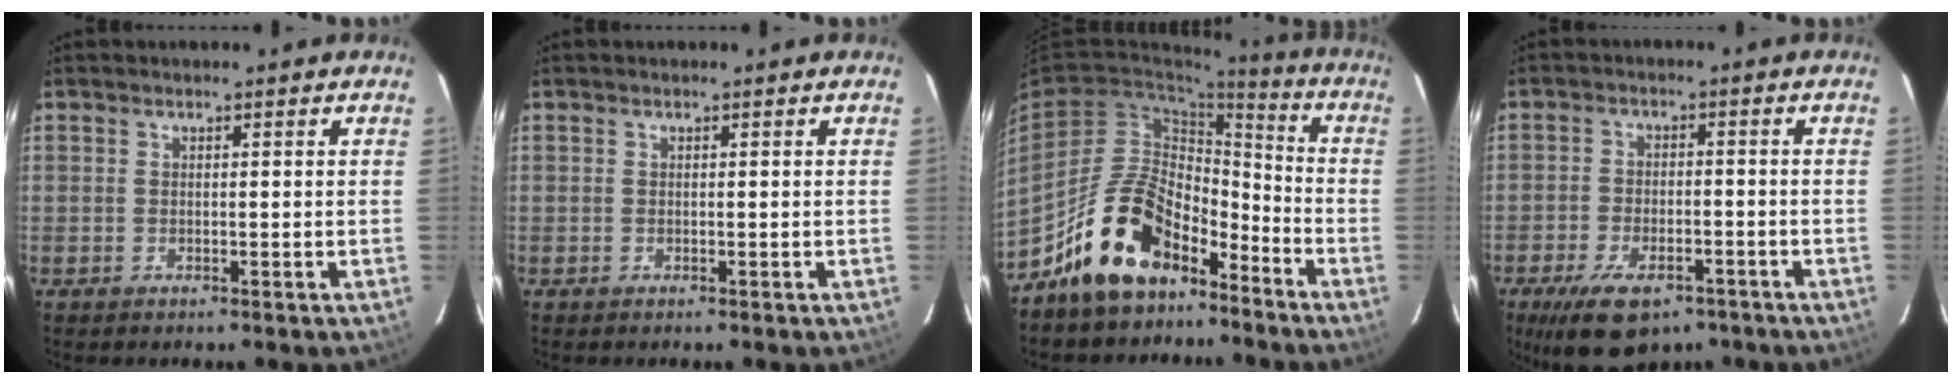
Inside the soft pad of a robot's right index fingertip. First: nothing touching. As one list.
[{"total": 0.0}, {"total": 16.3, "force": [-11.2, 8.2, 8.4], "torque": [-0.167, 0.035, -0.181]}, {"total": 12.5, "force": [-8.2, 5.9, 7.3], "torque": [-0.157, -0.019, -0.129]}]